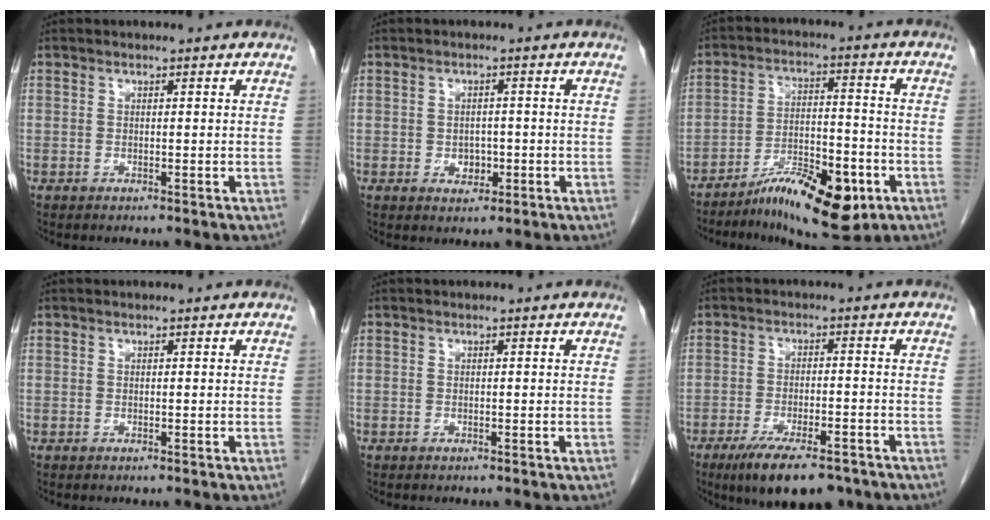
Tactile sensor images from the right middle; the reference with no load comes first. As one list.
[{"total": 2.6, "force": [-0.7, 1.9, 1.6], "torque": [-0.019, 0.004, -0.004]}, {"total": 13.3, "force": [-7.4, 3.8, 10.5], "torque": [-0.167, -0.005, -0.114]}, {"total": 0.0}, {"total": 0.0}, {"total": 11.2, "force": [-8.1, 3.3, 7.0], "torque": [-0.110, -0.013, -0.128]}]